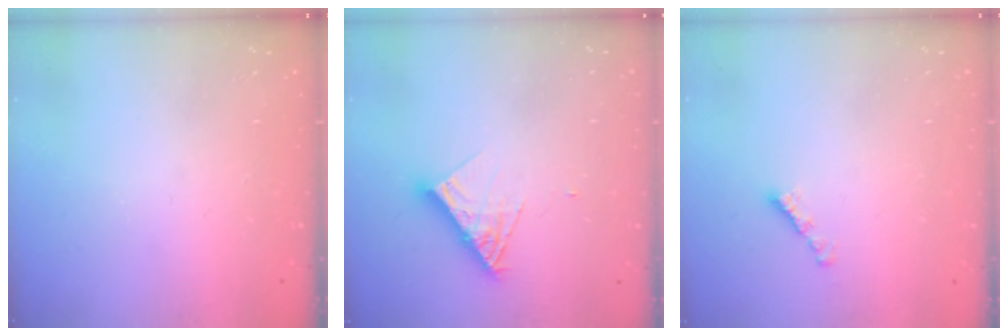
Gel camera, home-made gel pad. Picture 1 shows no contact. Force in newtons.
{"total": 9.3, "press": 9.2, "slide": 0.8}
{"total": 2.1, "press": 2.0, "slide": 0.7}